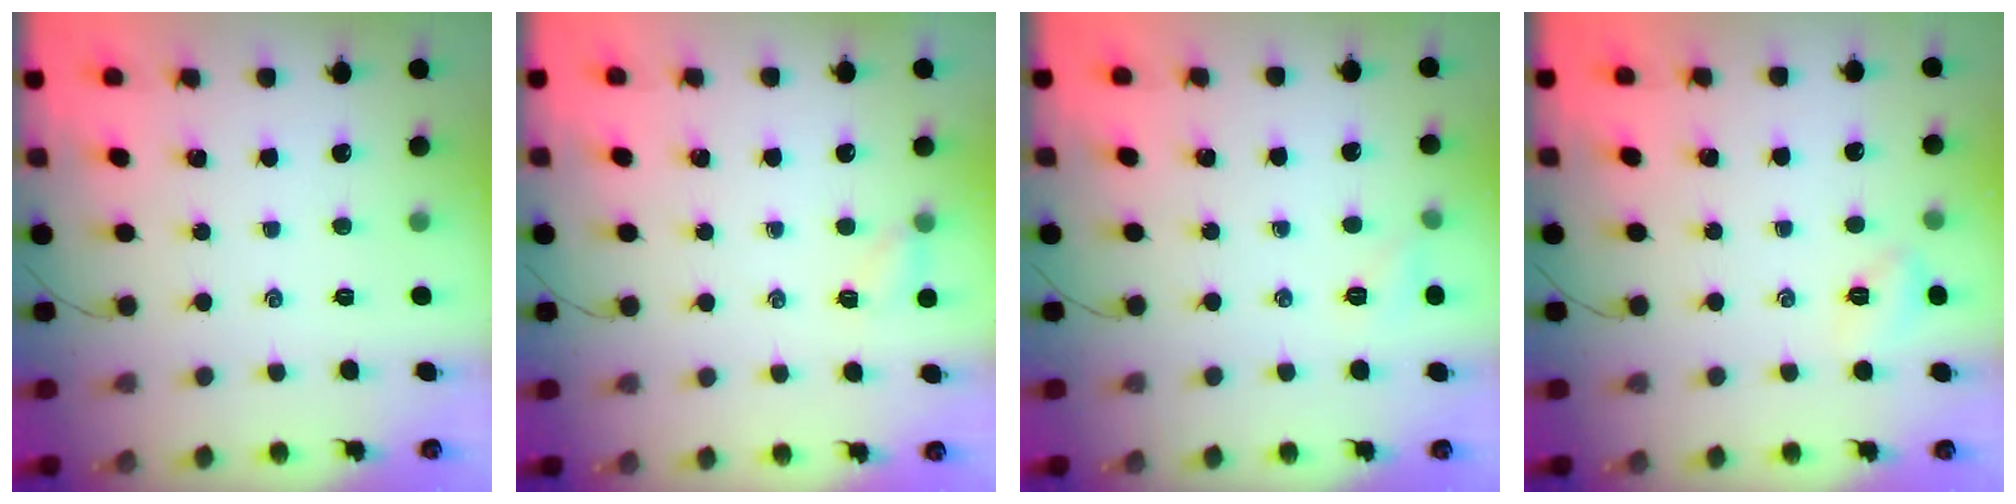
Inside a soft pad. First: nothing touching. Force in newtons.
{"total": 3.9, "press": 3.7, "slide": 1.2}
{"total": 4.6, "press": 4.3, "slide": 1.4}
{"total": 5.1, "press": 4.9, "slide": 1.4}